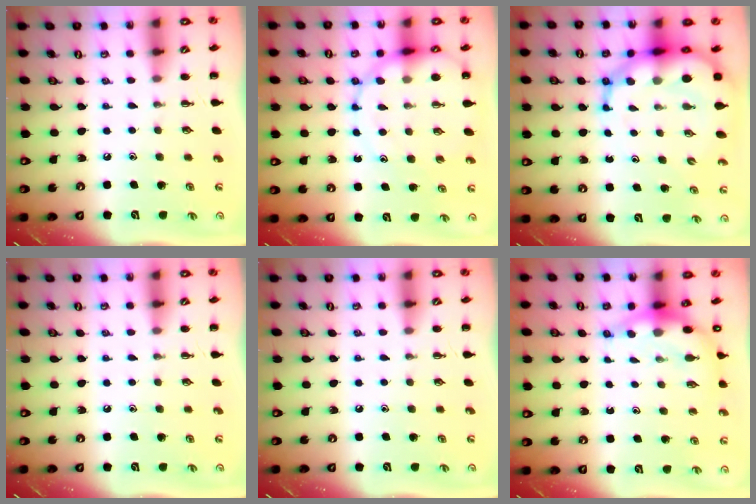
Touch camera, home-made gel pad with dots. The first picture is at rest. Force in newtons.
{"total": 12.2, "press": 11.9, "slide": 3.0}
{"total": 14.3, "press": 13.8, "slide": 3.9}
{"total": 0.0}
{"total": 0.0}
{"total": 6.9, "press": 6.7, "slide": 1.6}